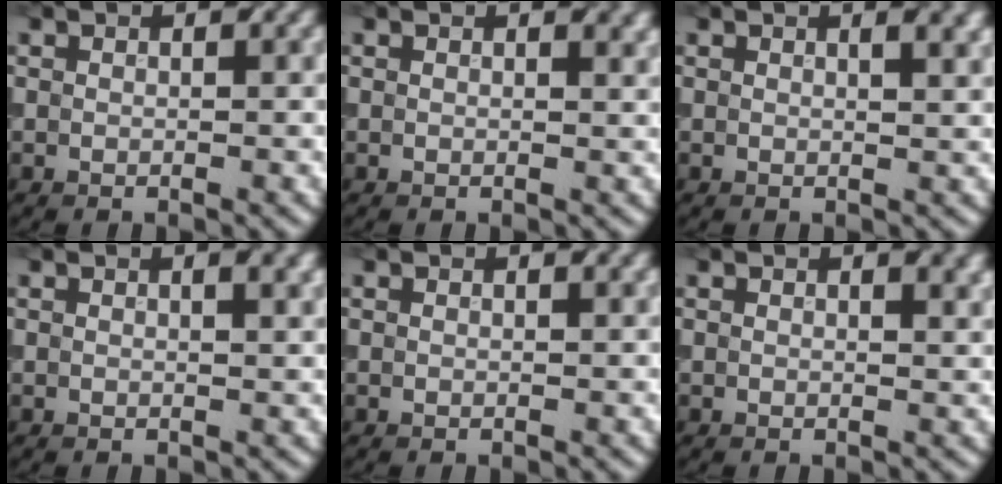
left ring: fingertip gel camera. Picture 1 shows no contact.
{"total": 1.1, "force": [0.6, 0.5, 0.8], "torque": [-0.009, -0.002, 0.011]}
{"total": 1.6, "force": [0.9, 0.6, 1.2], "torque": [-0.015, 0.000, 0.018]}
{"total": 1.1, "force": [0.6, 0.3, 0.9], "torque": [-0.010, -0.001, 0.015]}
{"total": 0.0}
{"total": 1.5, "force": [0.7, 0.7, 1.2], "torque": [-0.012, -0.001, 0.013]}